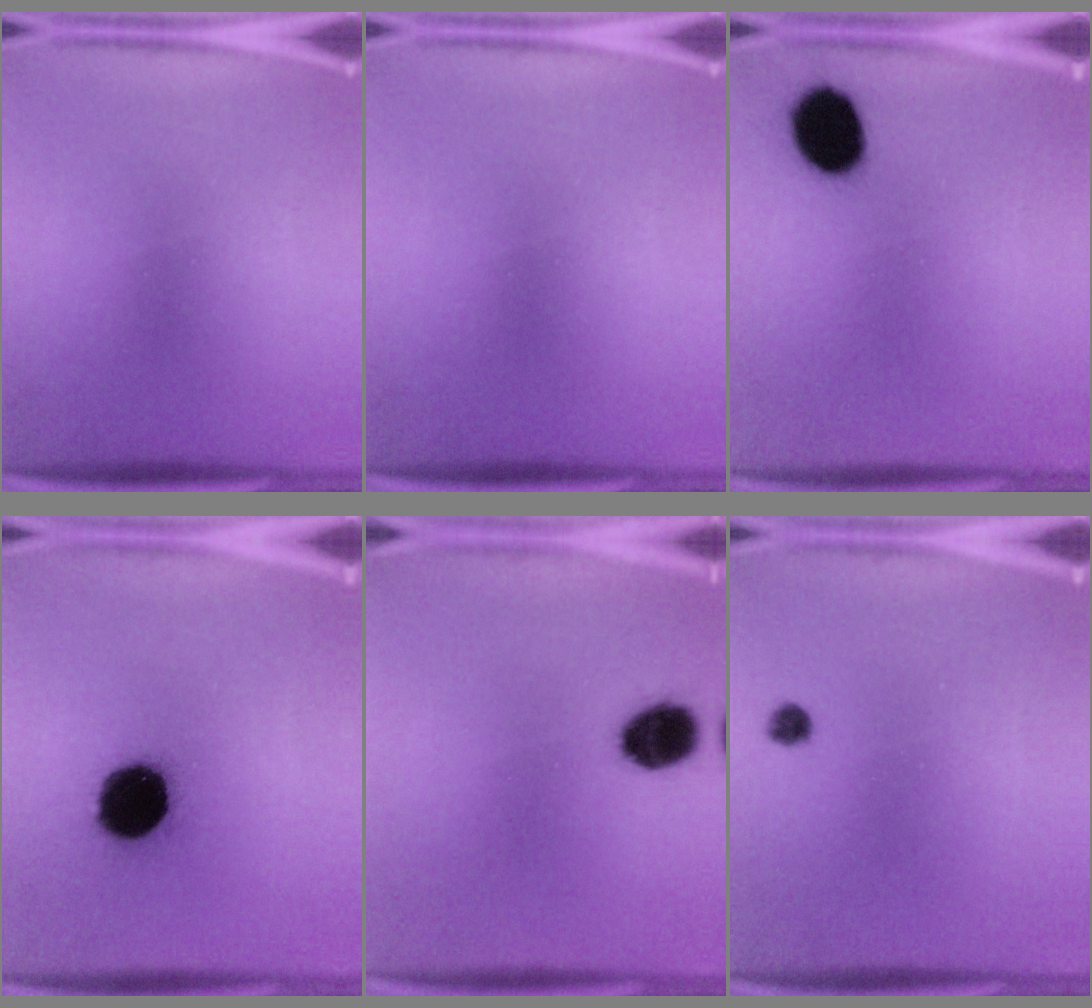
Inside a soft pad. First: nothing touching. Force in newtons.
{"total": 0.0}
{"total": 10.6}
{"total": 18.6}
{"total": 9.1}
{"total": 1.7}